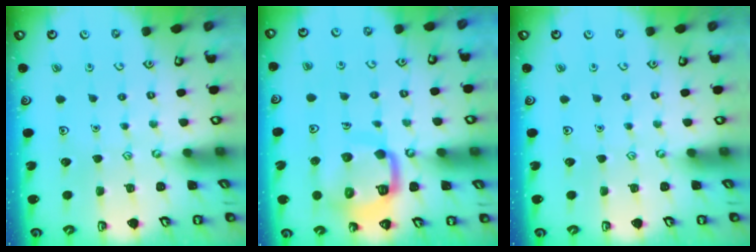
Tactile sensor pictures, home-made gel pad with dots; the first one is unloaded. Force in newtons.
{"total": 13.0, "press": 13.0, "slide": 1.4}
{"total": 0.0}